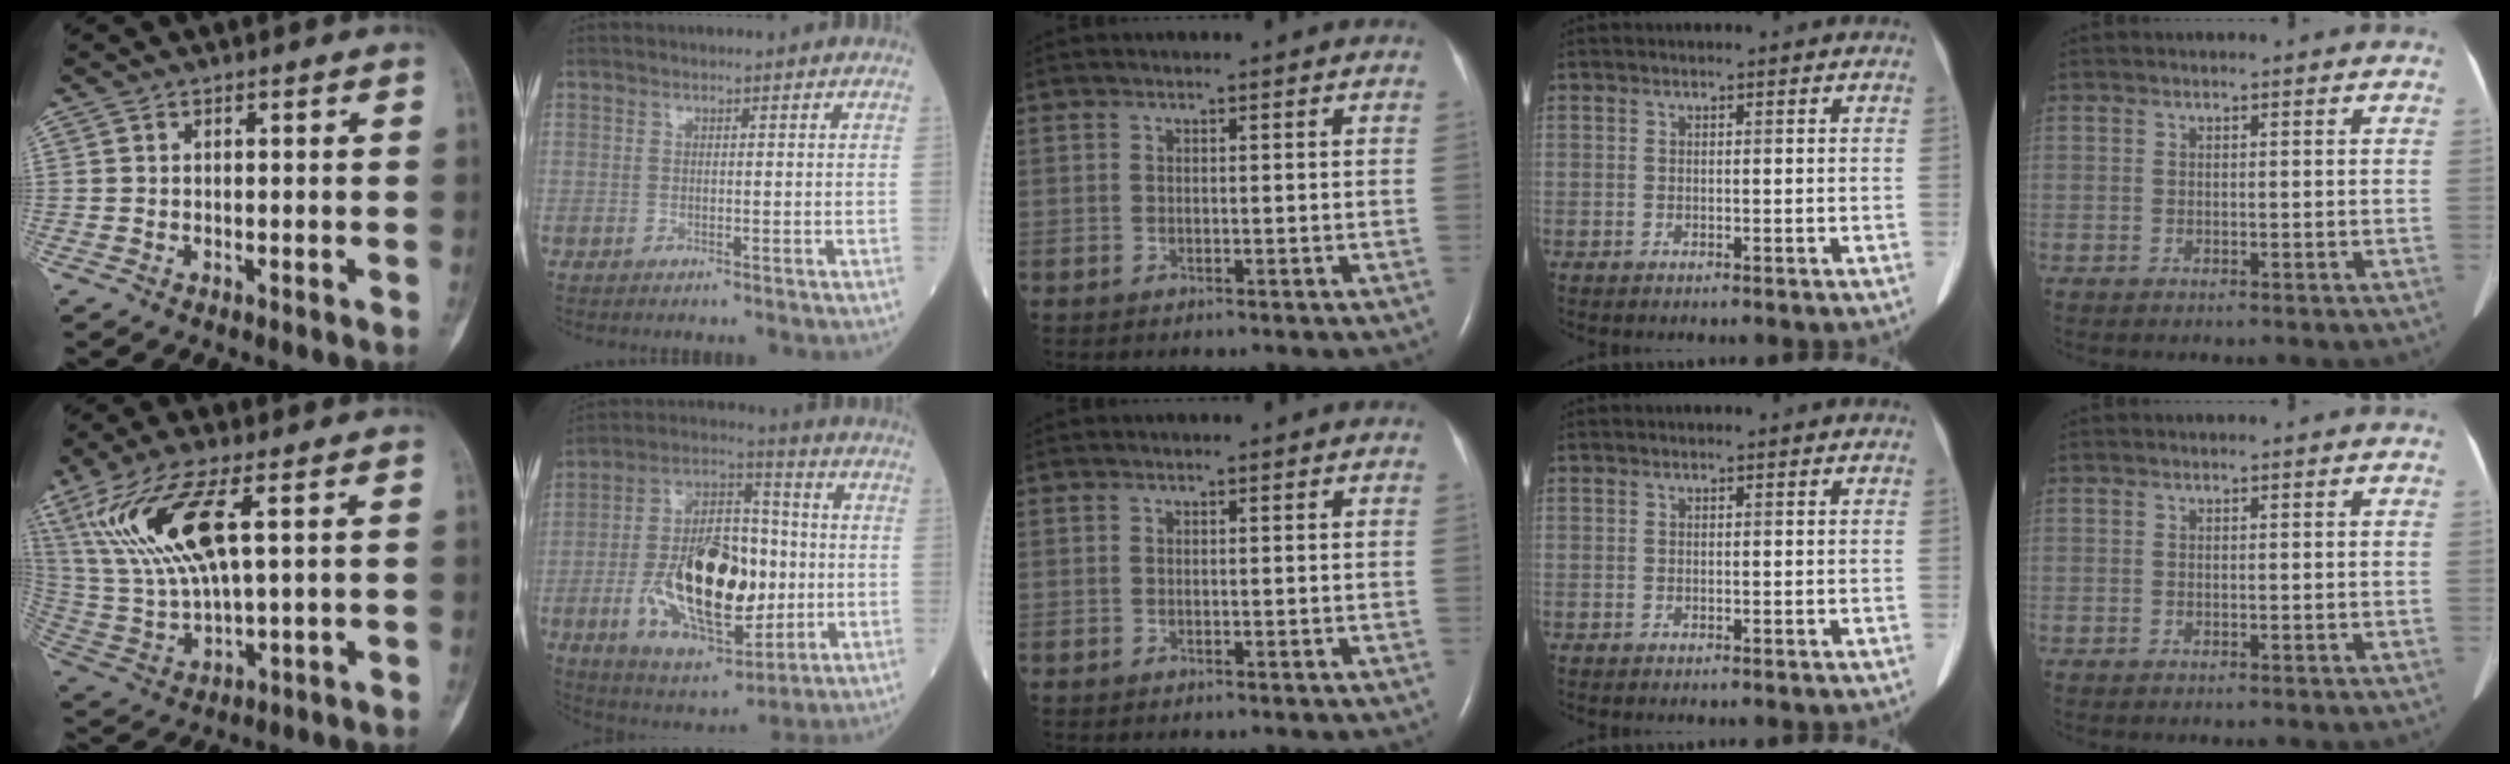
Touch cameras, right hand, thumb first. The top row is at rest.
{"thumb": {"total": 16.3, "force": [6.1, 4.9, 14.3], "torque": [-0.323, -0.015, 0.129]}, "index": {"total": 19.9, "force": [-2.8, 8.3, 17.8], "torque": [-0.323, 0.006, -0.041]}}